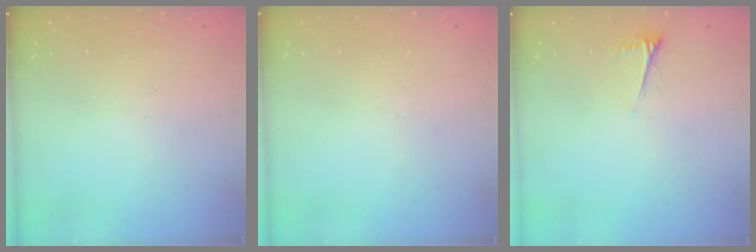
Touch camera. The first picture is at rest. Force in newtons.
{"total": 1.9, "press": 1.9, "slide": 0.3}
{"total": 4.2, "press": 4.1, "slide": 0.6}